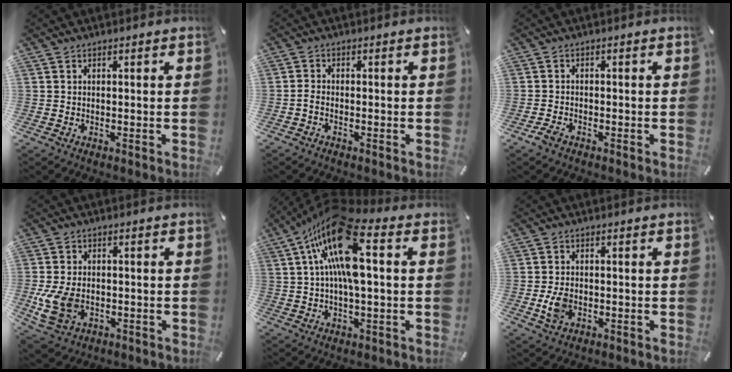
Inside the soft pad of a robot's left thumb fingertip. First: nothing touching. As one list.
[{"total": 1.5, "force": [-0.9, 0.6, 1.0], "torque": [-0.021, 0.001, -0.016]}, {"total": 1.8, "force": [-1.4, 0.8, 0.8], "torque": [-0.023, 0.002, -0.029]}, {"total": 10.0, "force": [-2.3, 7.2, 6.5], "torque": [-0.148, -0.001, -0.038]}, {"total": 18.3, "force": [5.4, 6.9, 16.0], "torque": [-0.328, -0.016, 0.084]}, {"total": 4.9, "force": [-1.1, 3.4, 3.4], "torque": [-0.069, -0.003, -0.023]}]